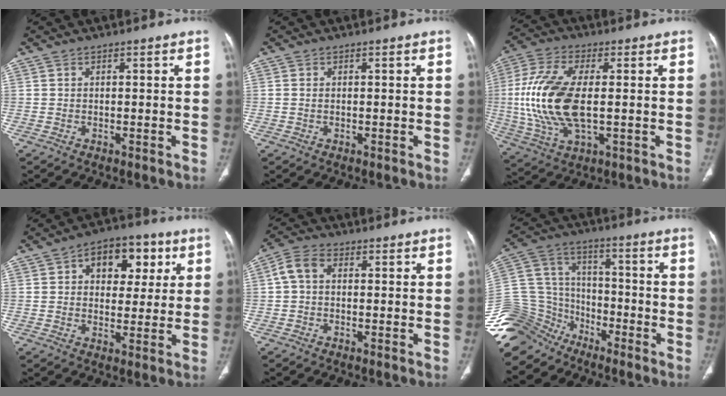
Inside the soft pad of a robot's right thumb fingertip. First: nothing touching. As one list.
[{"total": 0.7, "force": [0.0, 0.5, 0.5], "torque": [-0.012, 0.001, 0.001]}, {"total": 16.9, "force": [0.0, 7.8, 15.0], "torque": [-0.329, -0.003, 0.003]}, {"total": 11.3, "force": [3.9, 7.5, 7.5], "torque": [-0.054, 0.001, 0.052]}, {"total": 4.7, "force": [0.6, 3.3, 3.3], "torque": [-0.064, 0.014, 0.001]}, {"total": 17.3, "force": [-13.2, 10.7, 3.4], "torque": [-0.079, 0.089, -0.247]}]